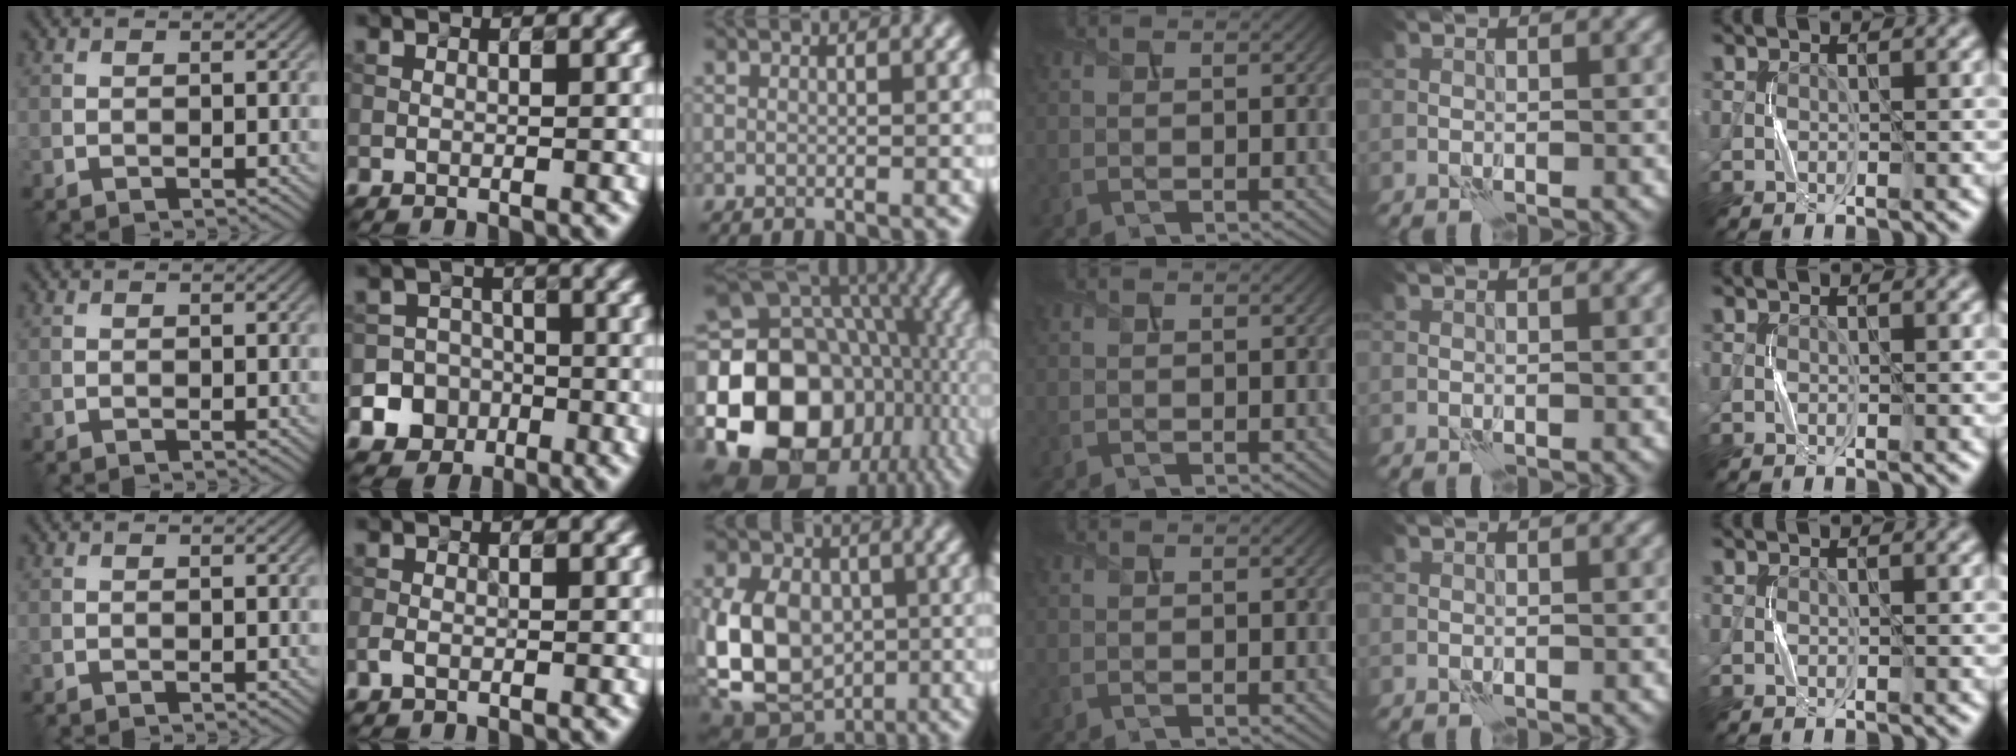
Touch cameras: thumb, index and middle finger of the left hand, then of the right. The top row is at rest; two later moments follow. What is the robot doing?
{"motion": "press", "object": "button"}